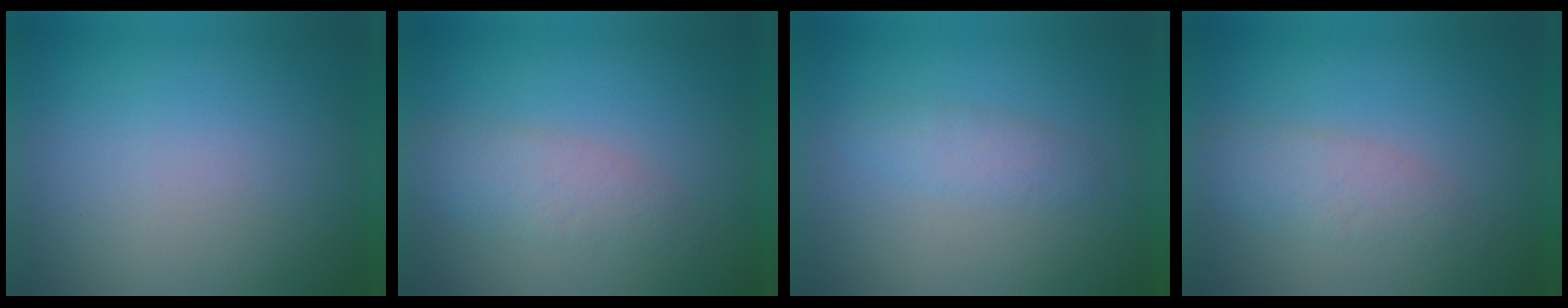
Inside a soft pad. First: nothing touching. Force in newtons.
{"total": 2.9}
{"total": 2.2}
{"total": 2.9}